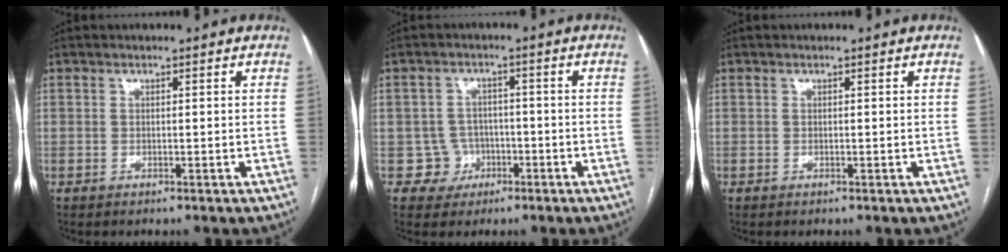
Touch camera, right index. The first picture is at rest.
{"total": 4.4, "force": [-1.5, 4.1, -0.3], "torque": [0.018, 0.018, -0.018]}
{"total": 0.0}